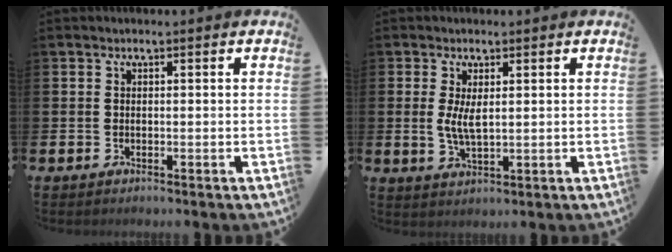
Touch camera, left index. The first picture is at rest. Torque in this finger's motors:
{"motor_torque": [0.41, -0.20, 0.13, 0.10]}